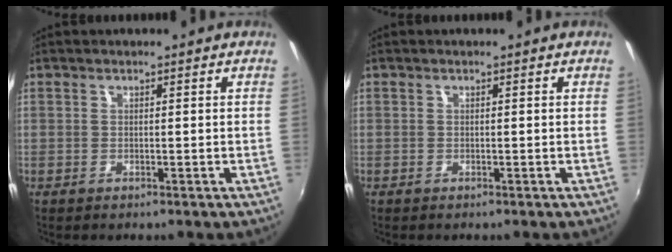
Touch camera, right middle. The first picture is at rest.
{"total": 0.0}